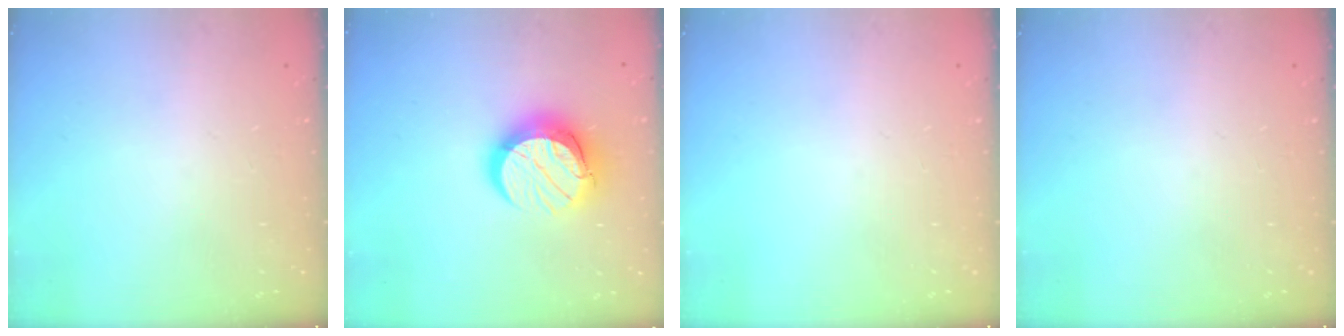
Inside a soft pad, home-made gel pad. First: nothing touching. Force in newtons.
{"total": 12.9, "press": 12.8, "slide": 1.2}
{"total": 0.0}
{"total": 0.0}